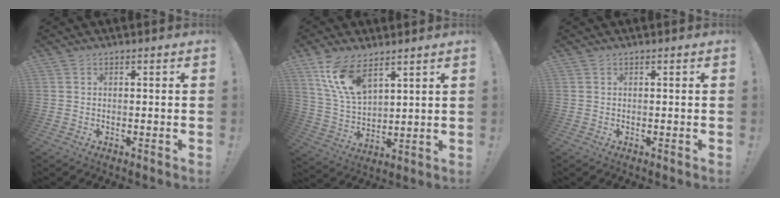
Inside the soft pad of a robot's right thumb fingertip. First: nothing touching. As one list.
[{"total": 13.2, "force": [8.6, 6.1, 8.0], "torque": [-0.173, -0.043, 0.161]}, {"total": 0.0}]